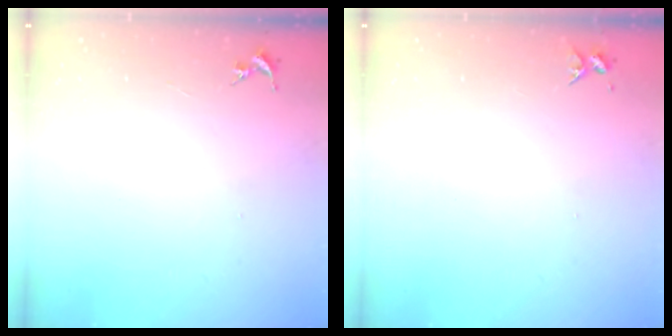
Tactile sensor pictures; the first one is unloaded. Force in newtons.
{"total": 3.7, "press": 3.6, "slide": 0.4}